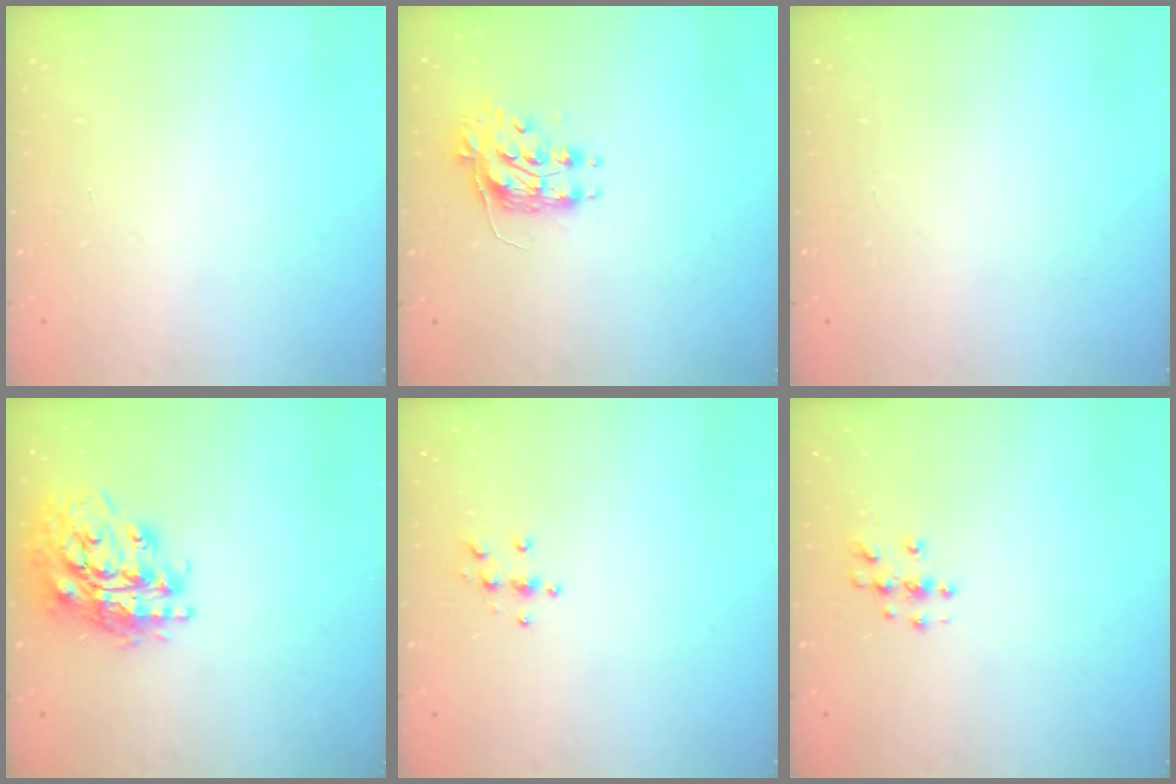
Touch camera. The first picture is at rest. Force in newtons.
{"total": 8.7, "press": 8.7, "slide": 0.4}
{"total": 0.0}
{"total": 21.2, "press": 21.1, "slide": 2.1}
{"total": 3.9, "press": 3.8, "slide": 0.4}
{"total": 3.8, "press": 3.8, "slide": 0.2}